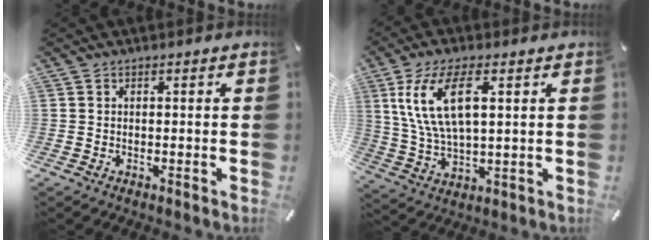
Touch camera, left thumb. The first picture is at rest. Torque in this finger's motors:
{"motor_torque": [0.66, 1.09, 1.48, -1.30, 0.27]}